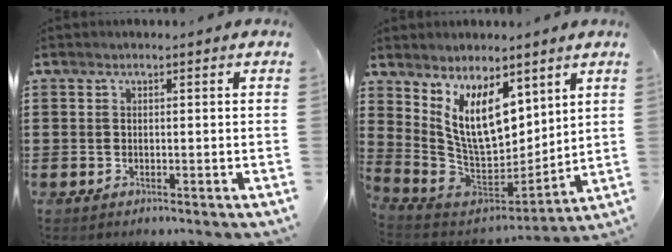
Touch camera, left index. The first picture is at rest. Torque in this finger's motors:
{"motor_torque": [1.72, 0.42, 1.05, 0.21]}